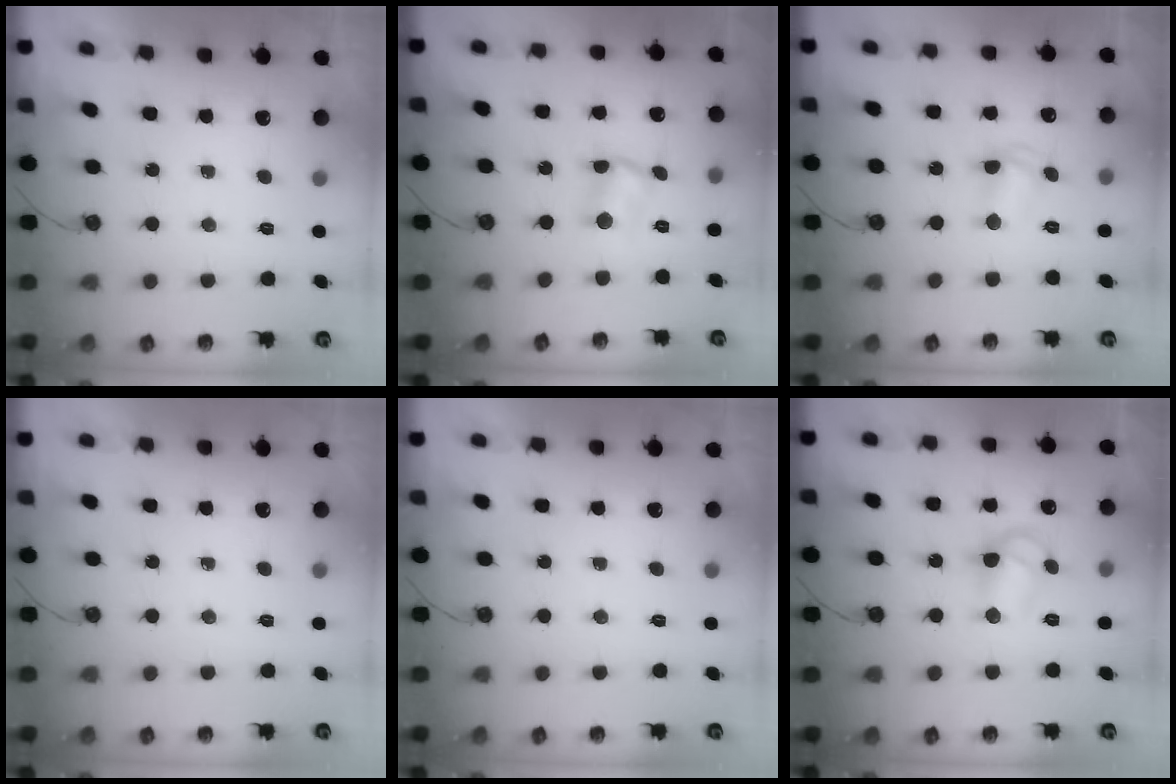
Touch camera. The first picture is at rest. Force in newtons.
{"total": 3.3, "press": 3.2, "slide": 0.3}
{"total": 5.0, "press": 5.0, "slide": 0.5}
{"total": 0.0}
{"total": 0.0}
{"total": 11.1, "press": 11.0, "slide": 0.7}